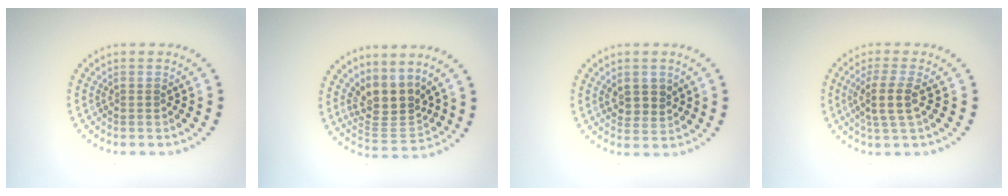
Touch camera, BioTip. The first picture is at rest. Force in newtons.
{"total": 4.0, "press": 3.0, "slide": 2.5}
{"total": 2.4, "press": 2.3, "slide": 0.9}
{"total": 2.7, "press": 2.2, "slide": 1.6}